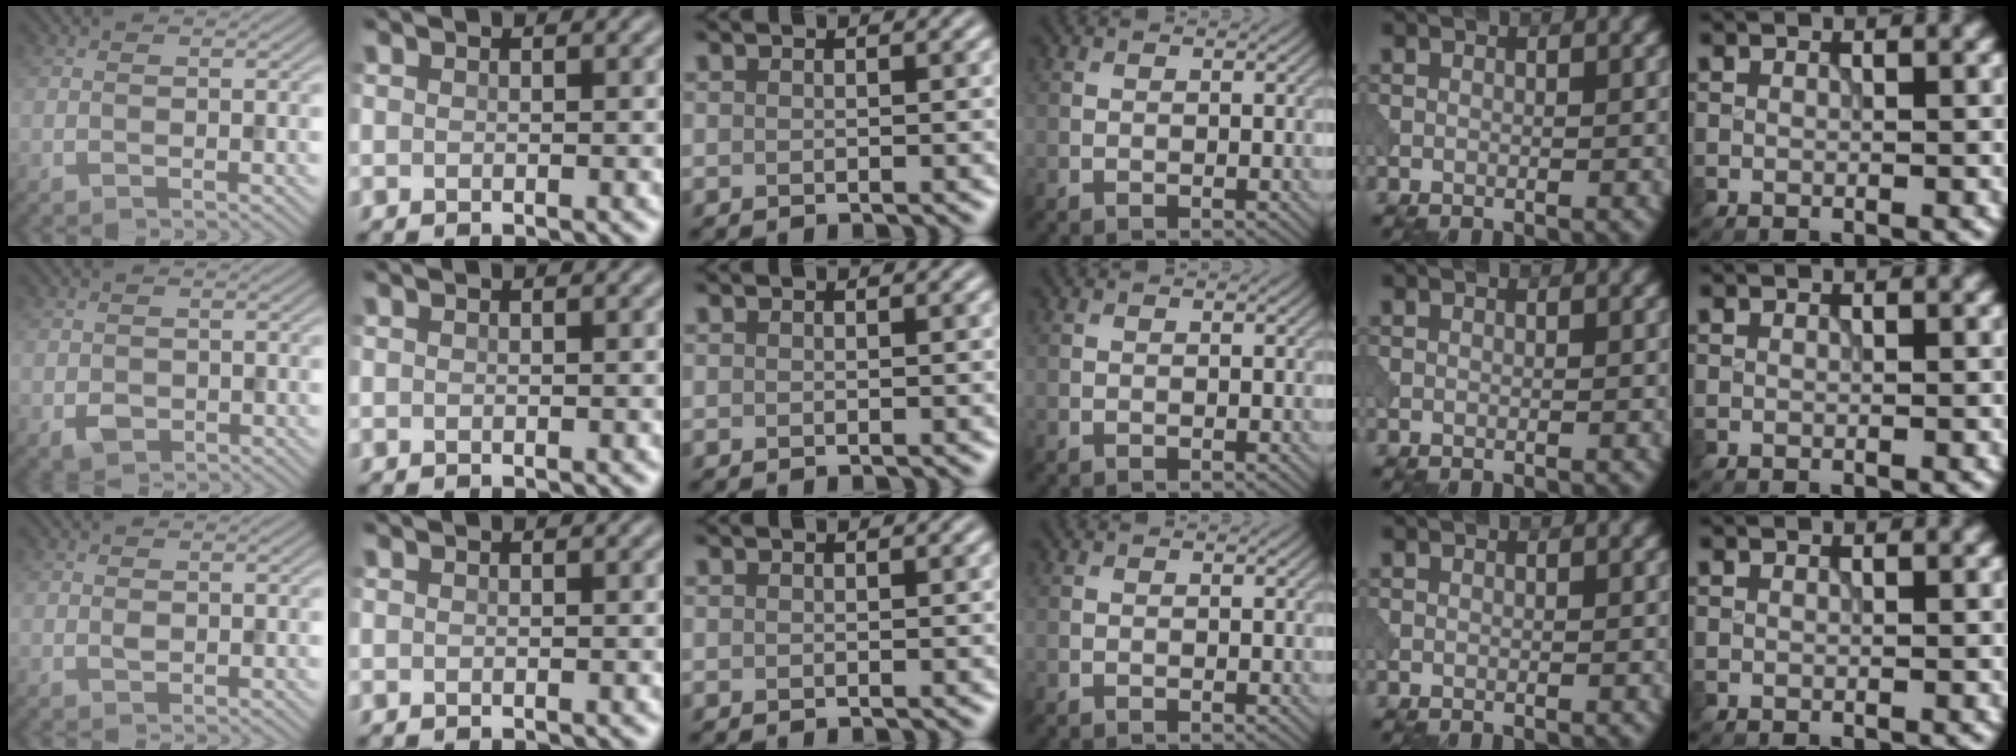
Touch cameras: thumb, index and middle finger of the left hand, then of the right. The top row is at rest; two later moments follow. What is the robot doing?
{"motion": "open", "object": "sandwich press"}